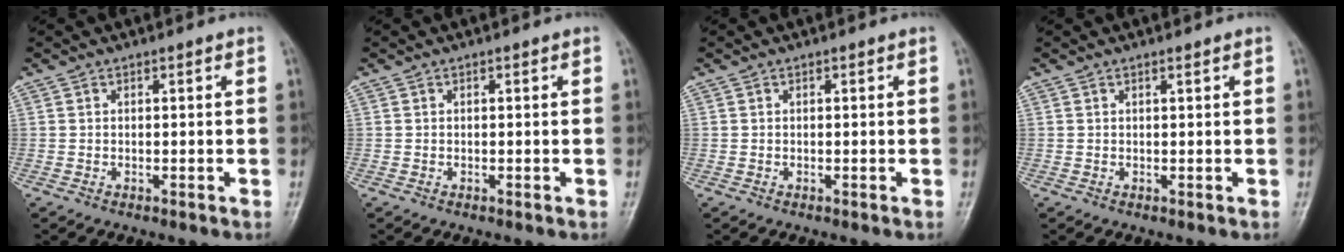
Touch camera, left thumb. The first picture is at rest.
{"total": 0.0}
{"total": 0.0}
{"total": 0.5, "force": [0.4, 0.1, 0.3], "torque": [-0.008, -0.002, 0.007]}